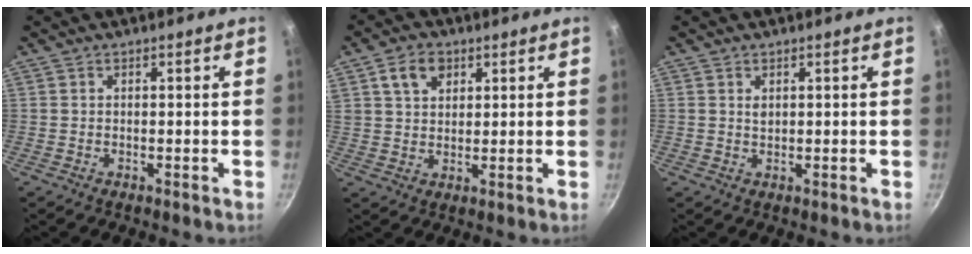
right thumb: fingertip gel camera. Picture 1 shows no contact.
{"total": 6.5, "force": [3.0, 4.5, 3.6], "torque": [-0.049, -0.001, 0.053]}
{"total": 1.2, "force": [0.5, 0.7, 0.7], "torque": [-0.010, -0.001, 0.010]}